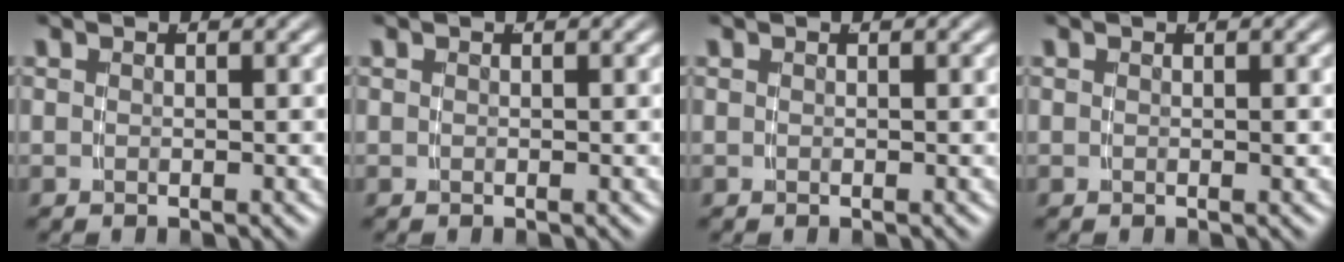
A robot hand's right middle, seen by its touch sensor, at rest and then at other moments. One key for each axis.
{"total": 0.0}
{"total": 0.0}
{"total": 0.0}